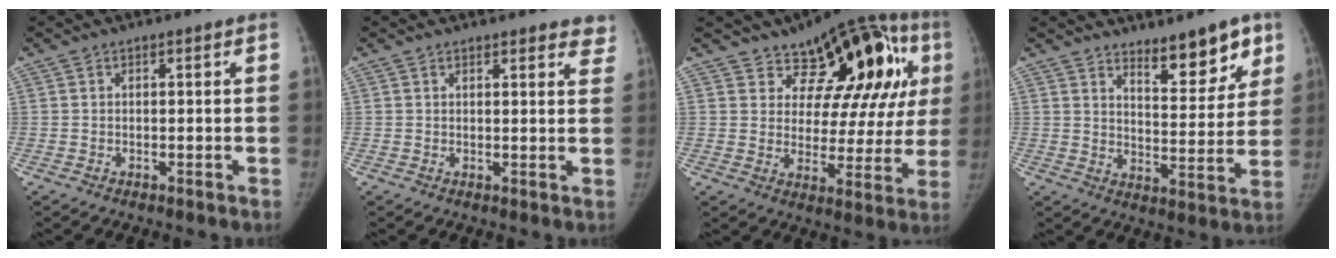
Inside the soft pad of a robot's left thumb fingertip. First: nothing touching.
{"total": 5.9, "force": [5.2, 1.9, 2.0], "torque": [0.014, -0.020, 0.045]}
{"total": 19.9, "force": [8.7, 10.6, 14.5], "torque": [-0.128, -0.011, 0.121]}
{"total": 10.7, "force": [7.6, 3.9, 6.4], "torque": [-0.051, -0.057, 0.119]}